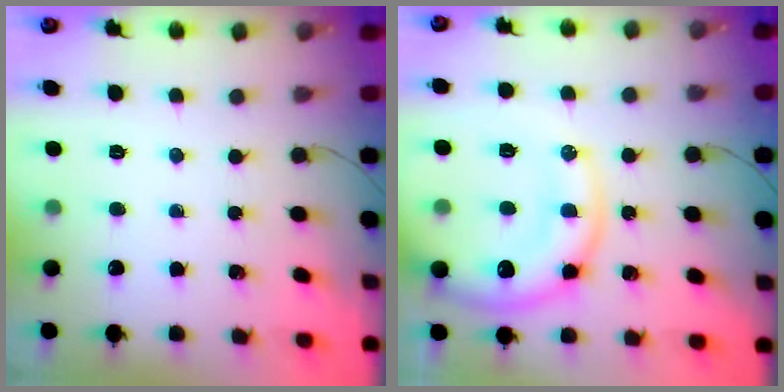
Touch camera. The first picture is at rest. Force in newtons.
{"total": 15.0, "press": 14.9, "slide": 2.2}